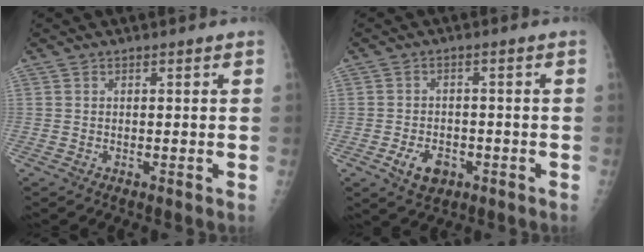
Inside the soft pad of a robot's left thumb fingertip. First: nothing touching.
{"total": 5.3, "force": [-2.4, 3.6, 3.1], "torque": [-0.043, 0.014, -0.035]}